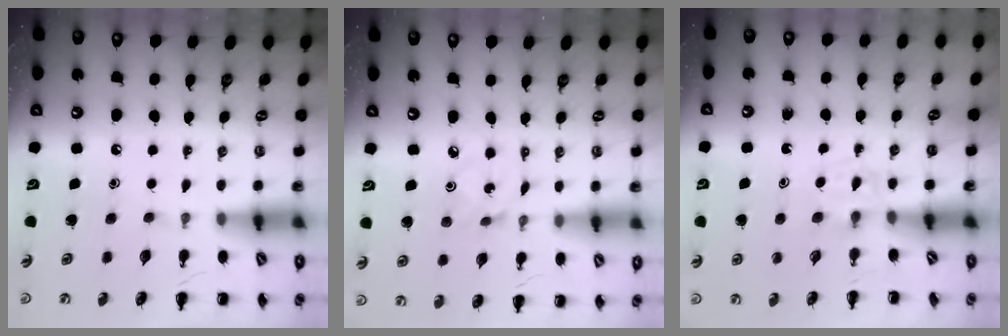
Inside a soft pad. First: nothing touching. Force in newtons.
{"total": 0.8, "press": 0.8, "slide": 0.2}
{"total": 2.8, "press": 2.5, "slide": 1.1}